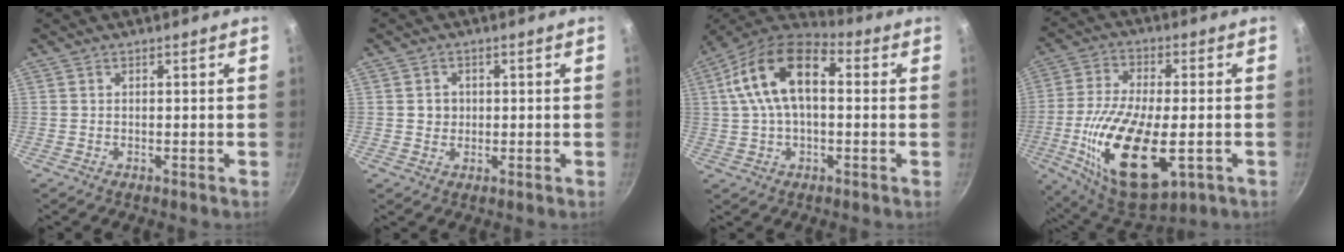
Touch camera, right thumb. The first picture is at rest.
{"total": 2.6, "force": [0.3, 2.4, 1.0], "torque": [-0.002, 0.003, 0.004]}
{"total": 15.9, "force": [2.5, 8.8, 13.0], "torque": [-0.240, 0.042, 0.037]}
{"total": 21.5, "force": [-5.3, 9.7, 18.5], "torque": [-0.355, -0.009, -0.073]}